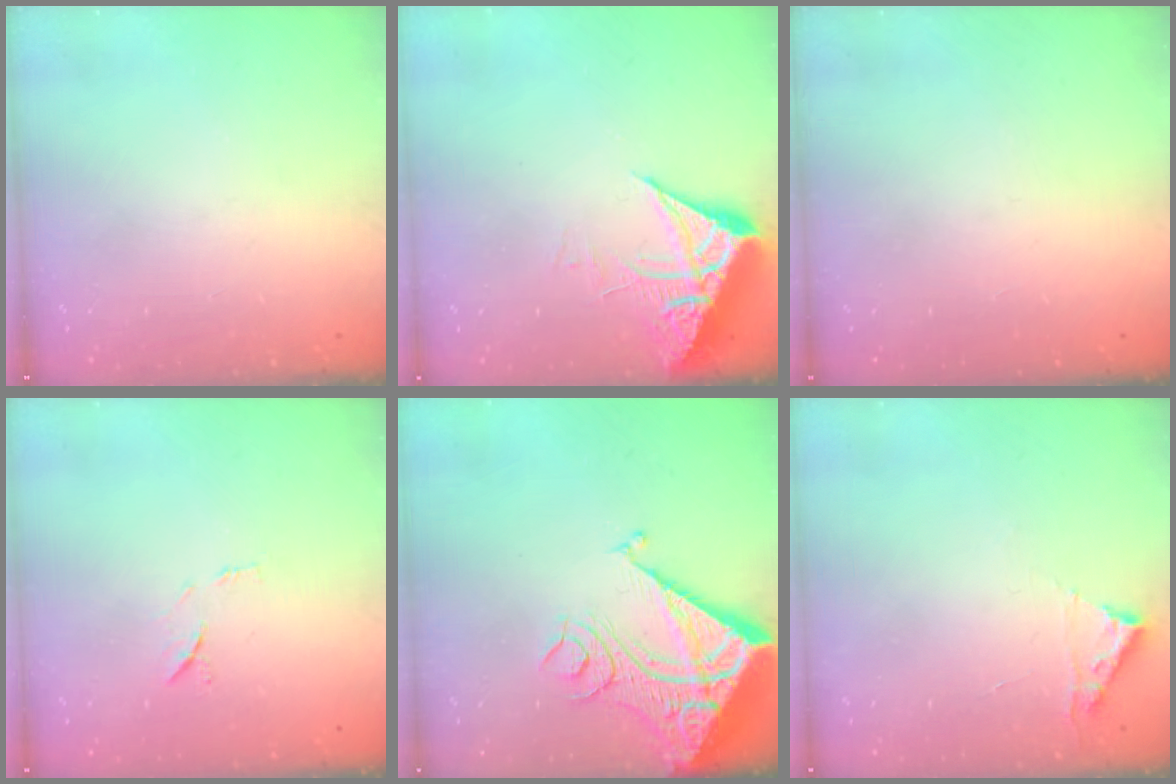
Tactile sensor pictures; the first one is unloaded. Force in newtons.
{"total": 6.6, "press": 6.6, "slide": 0.8}
{"total": 1.5, "press": 1.5, "slide": 0.1}
{"total": 6.8, "press": 6.7, "slide": 0.8}
{"total": 16.7, "press": 16.6, "slide": 2.1}
{"total": 2.8, "press": 2.8, "slide": 0.3}